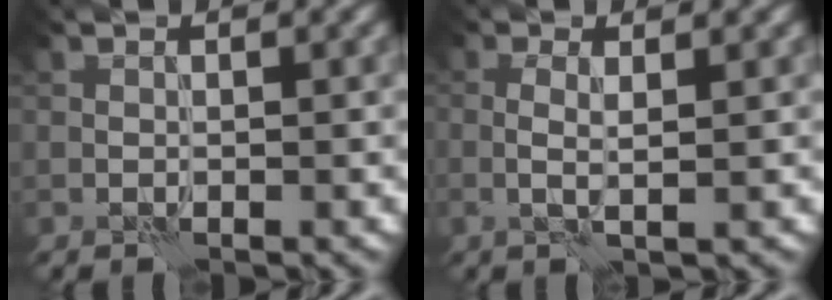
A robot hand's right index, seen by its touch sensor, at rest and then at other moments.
{"total": 2.2, "force": [0.2, 0.4, 2.2], "torque": [-0.041, 0.002, -0.001]}